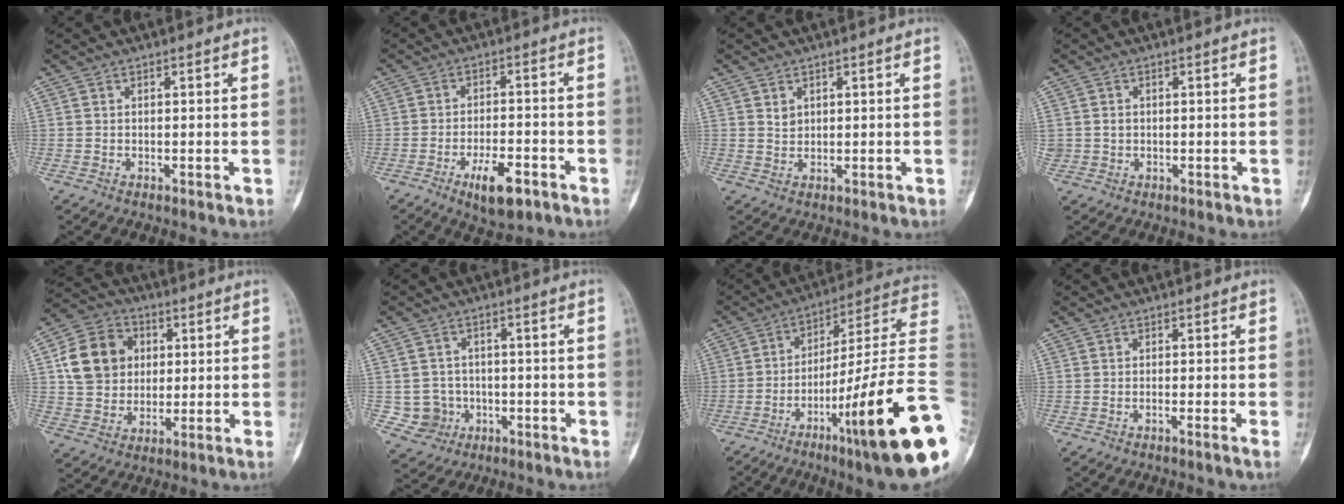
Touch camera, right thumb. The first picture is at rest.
{"total": 8.0, "force": [-4.2, 3.0, 6.1], "torque": [-0.098, 0.015, -0.063]}
{"total": 1.7, "force": [0.9, 1.3, 0.7], "torque": [-0.001, -0.006, 0.017]}
{"total": 1.6, "force": [0.1, 1.5, 0.6], "torque": [-0.005, 0.003, 0.006]}
{"total": 13.1, "force": [2.6, 11.1, 6.5], "torque": [-0.093, 0.009, 0.043]}
{"total": 5.8, "force": [-1.2, 5.6, 0.8], "torque": [0.011, 0.015, -0.016]}
{"total": 27.0, "force": [-8.6, 2.8, 25.5], "torque": [-0.323, 0.048, -0.132]}
{"total": 1.2, "force": [-0.8, -0.4, 0.7], "torque": [-0.007, 0.006, -0.014]}